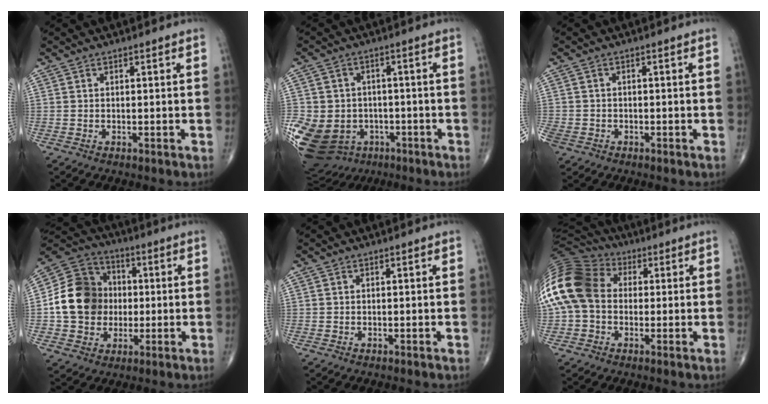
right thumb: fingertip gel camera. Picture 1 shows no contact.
{"total": 18.9, "force": [-6.3, 15.7, 8.4], "torque": [-0.201, 0.034, -0.089]}
{"total": 3.3, "force": [-1.8, 2.7, 0.9], "torque": [-0.023, 0.007, -0.031]}
{"total": 15.0, "force": [-0.2, 13.0, 7.6], "torque": [-0.113, 0.024, -0.007]}
{"total": 0.0}
{"total": 18.4, "force": [1.5, 14.2, 11.6], "torque": [-0.262, 0.046, 0.021]}